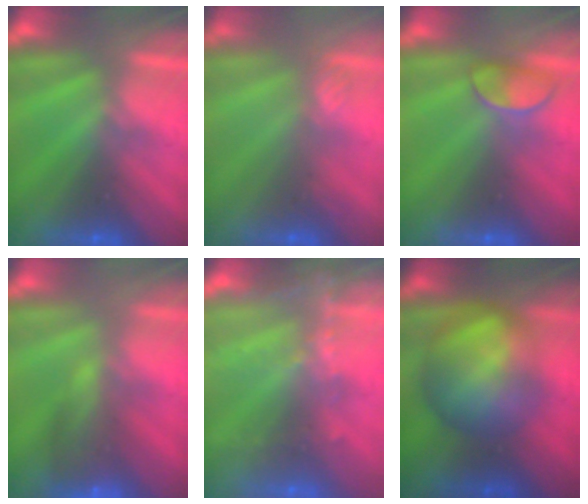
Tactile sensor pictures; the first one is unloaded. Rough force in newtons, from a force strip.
{"total": 2.7}
{"total": 2.5}
{"total": 8.3}
{"total": 6.6}
{"total": 8.7}